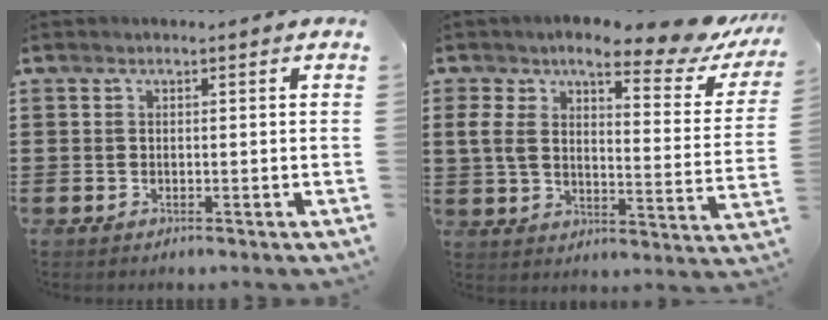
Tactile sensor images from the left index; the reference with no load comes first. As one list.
[{"total": 10.6, "force": [7.5, 2.7, 7.0], "torque": [-0.139, -0.035, 0.123]}]